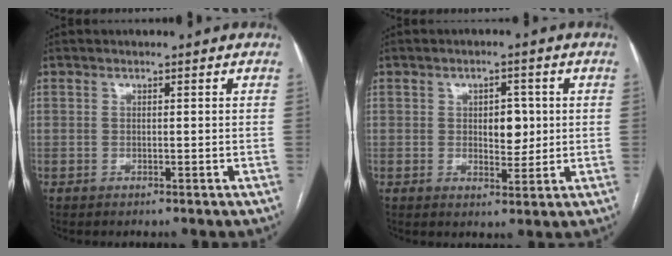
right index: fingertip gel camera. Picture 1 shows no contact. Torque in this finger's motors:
{"motor_torque": [0.47, 0.03, 0.08, 0.04]}